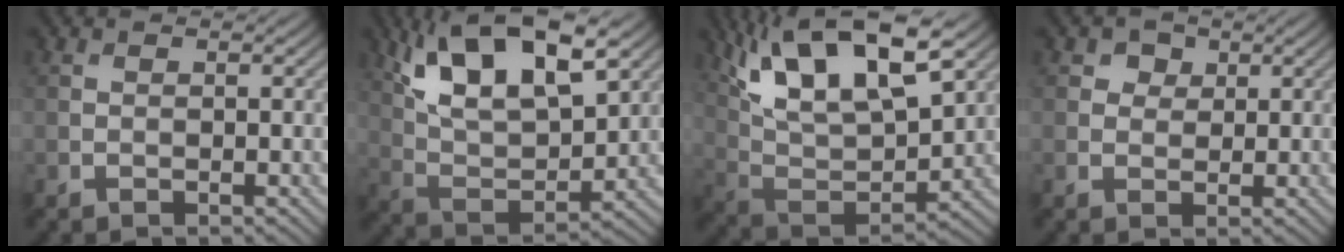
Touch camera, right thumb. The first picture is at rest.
{"total": 15.1, "force": [8.6, 5.9, 11.0], "torque": [-0.220, 0.007, 0.150]}
{"total": 16.9, "force": [9.7, 6.3, 12.3], "torque": [-0.255, 0.015, 0.162]}
{"total": 2.2, "force": [1.0, 1.8, 0.8], "torque": [-0.011, -0.001, 0.014]}